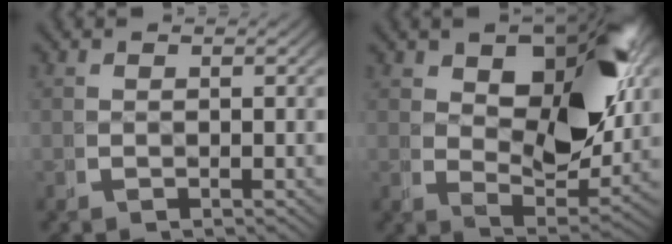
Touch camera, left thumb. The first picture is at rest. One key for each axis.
{"total": 11.4, "fx": 2.7, "fy": 5.7, "fz": 9.4, "tx": -0.140, "ty": -0.032, "tz": 0.060}